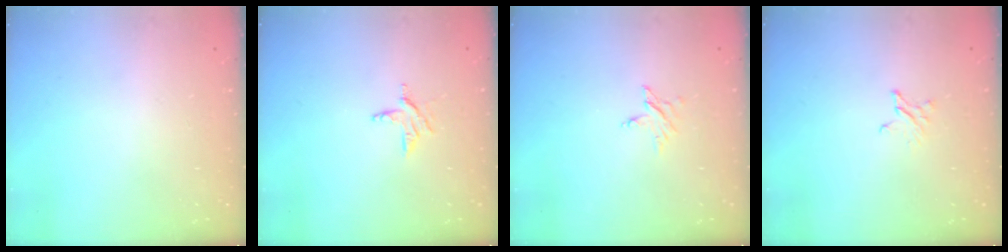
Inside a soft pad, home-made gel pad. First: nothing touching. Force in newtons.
{"total": 4.9, "press": 4.8, "slide": 0.4}
{"total": 2.8, "press": 2.8, "slide": 0.1}
{"total": 1.9, "press": 1.9, "slide": 0.3}